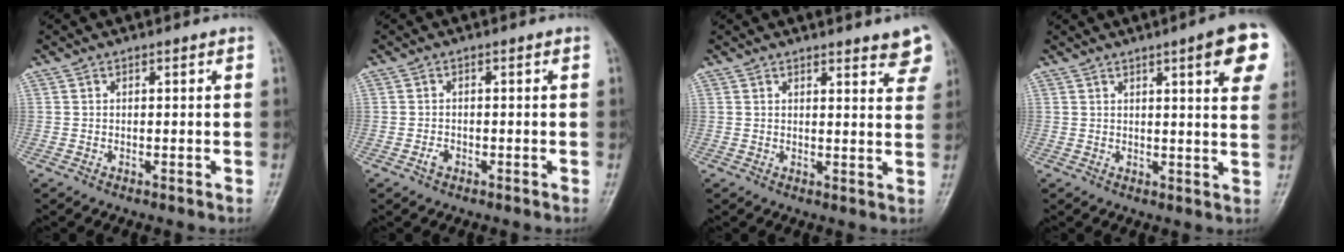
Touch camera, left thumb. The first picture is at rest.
{"total": 1.2, "force": [-0.9, 0.7, 0.5], "torque": [-0.015, 0.002, -0.019]}
{"total": 6.6, "force": [5.0, 1.6, 3.9], "torque": [-0.025, -0.024, 0.051]}
{"total": 7.9, "force": [3.7, 1.8, 6.8], "torque": [-0.062, -0.007, 0.038]}